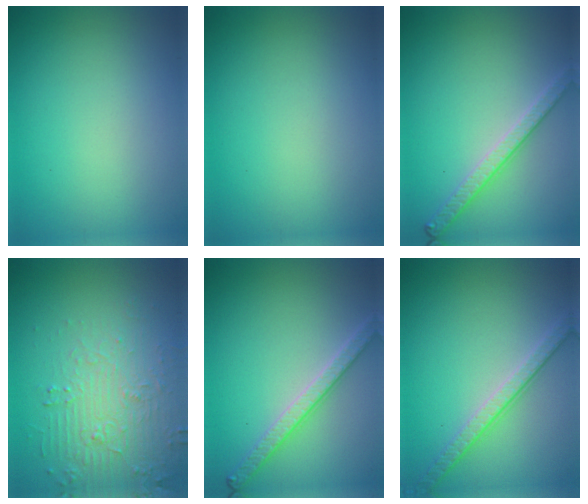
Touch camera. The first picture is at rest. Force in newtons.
{"total": 0.0}
{"total": 2.7, "press": 2.6, "slide": 0.9}
{"total": 4.9, "press": 3.6, "slide": 3.4}
{"total": 2.8, "press": 2.7, "slide": 0.7}
{"total": 3.8, "press": 2.8, "slide": 2.6}